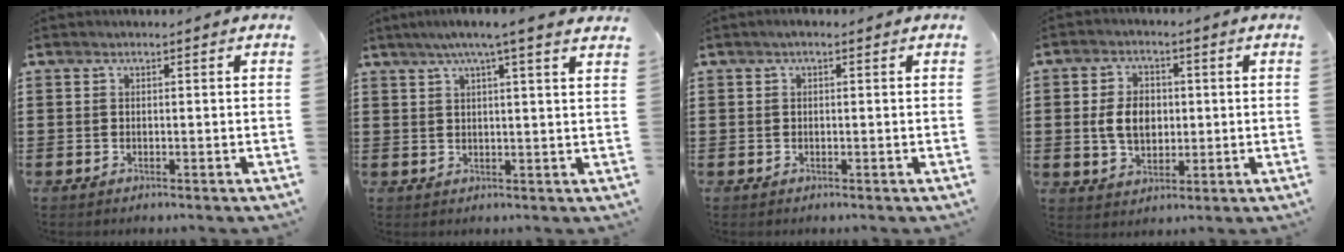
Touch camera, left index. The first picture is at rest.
{"total": 4.6, "force": [3.2, -0.5, 3.3], "torque": [-0.072, -0.005, 0.053]}
{"total": 0.6, "force": [-0.2, 0.2, 0.6], "torque": [-0.010, 0.000, -0.004]}
{"total": 6.0, "force": [0.2, 4.2, 4.3], "torque": [-0.099, 0.006, -0.004]}